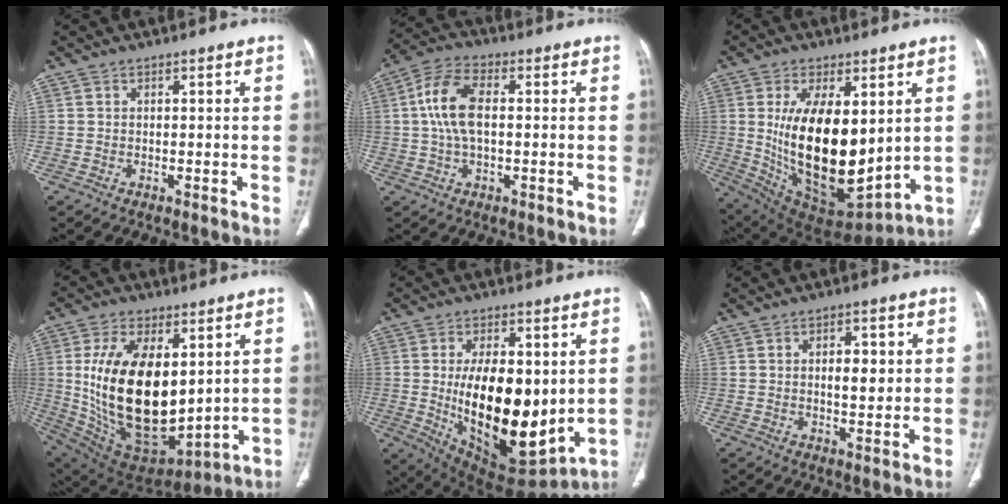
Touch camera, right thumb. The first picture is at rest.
{"total": 9.6, "force": [0.6, 4.9, 8.2], "torque": [-0.172, 0.020, 0.010]}
{"total": 22.7, "force": [2.2, 10.9, 19.8], "torque": [-0.325, -0.043, 0.063]}
{"total": 25.0, "force": [2.6, 13.3, 21.0], "torque": [-0.368, -0.038, 0.070]}
{"total": 22.8, "force": [-0.3, 11.2, 19.9], "torque": [-0.301, -0.038, 0.023]}
{"total": 5.0, "force": [0.7, 2.5, 4.2], "torque": [-0.049, -0.002, 0.012]}